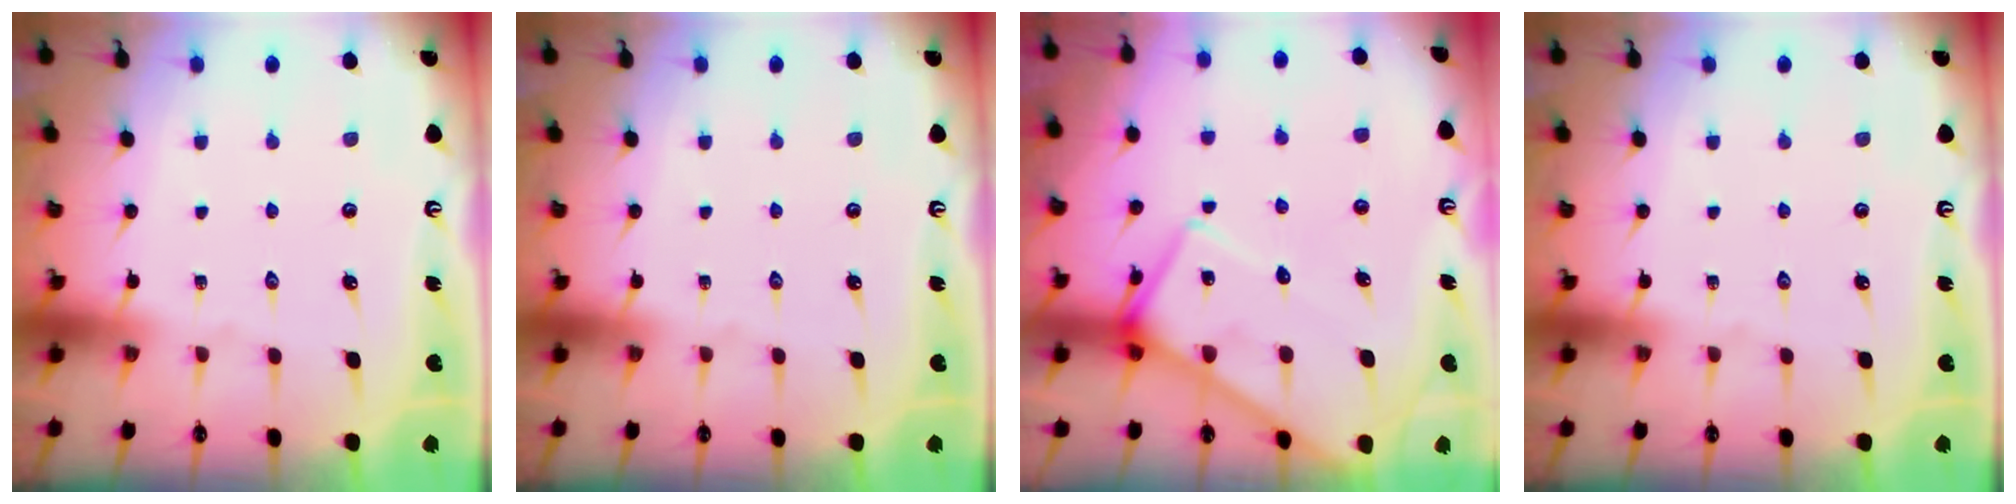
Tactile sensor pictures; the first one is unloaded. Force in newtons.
{"total": 0.0}
{"total": 11.5, "press": 11.4, "slide": 1.2}
{"total": 0.0}